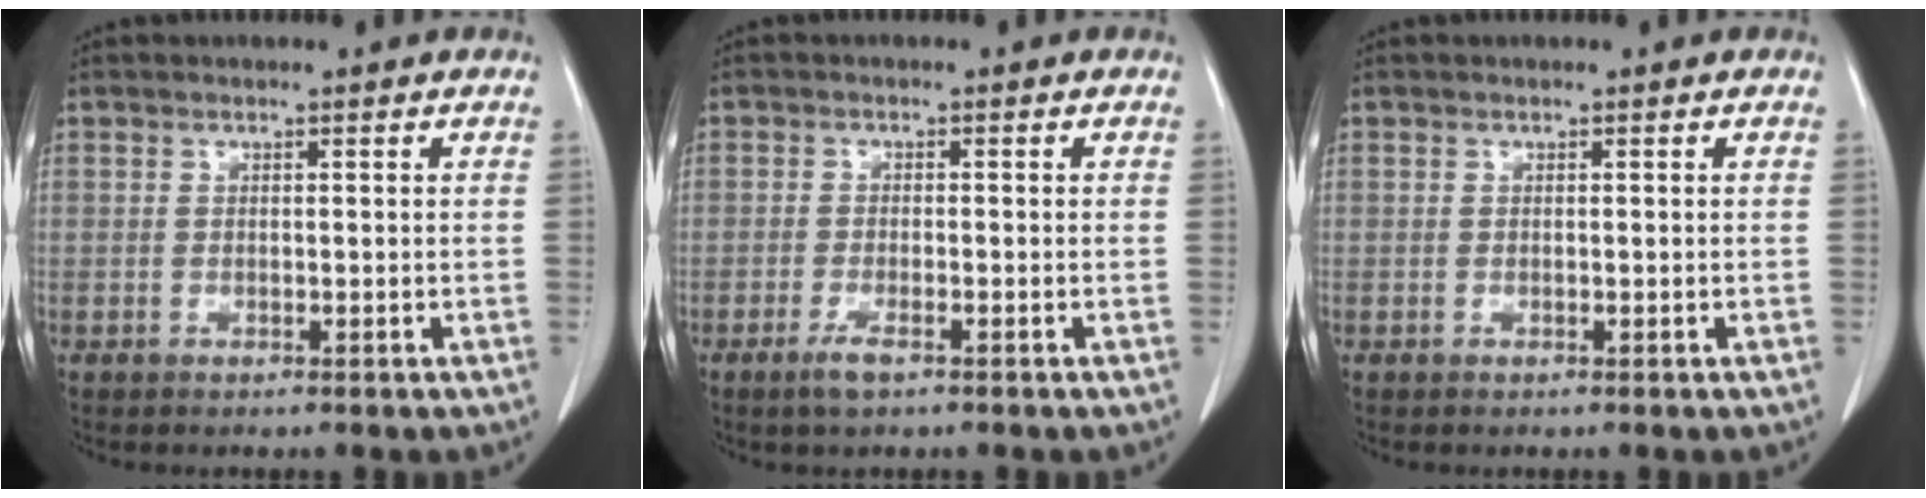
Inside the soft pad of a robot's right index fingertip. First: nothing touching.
{"total": 2.4, "force": [-1.5, 0.5, 1.8], "torque": [-0.036, -0.002, -0.028]}
{"total": 0.0}